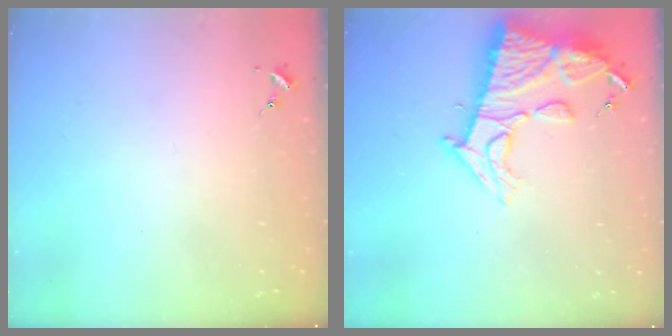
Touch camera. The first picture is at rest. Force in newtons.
{"total": 15.6, "press": 15.6, "slide": 1.3}